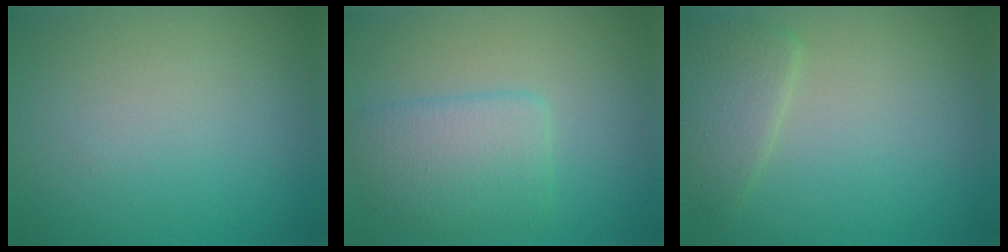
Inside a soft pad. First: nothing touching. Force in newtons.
{"total": 3.7, "press": 3.7, "slide": 0.1}
{"total": 2.7, "press": 2.7, "slide": 0.1}